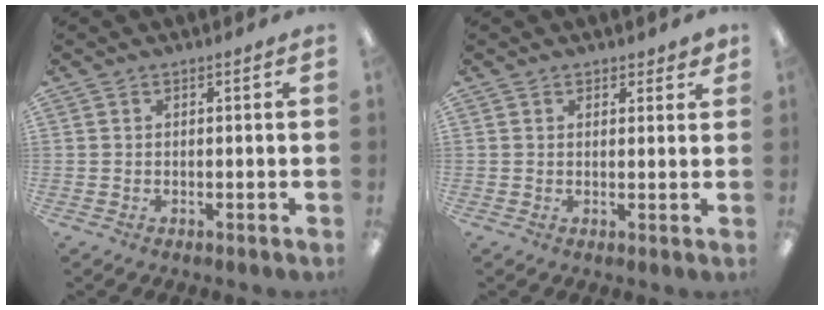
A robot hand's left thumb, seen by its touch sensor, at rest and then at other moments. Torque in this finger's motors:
{"motor_torque": [0.14, 0.13, -0.19, -0.29, -0.01]}